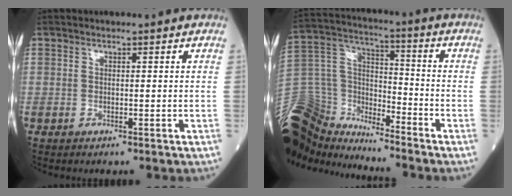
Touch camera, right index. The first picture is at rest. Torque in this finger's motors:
{"motor_torque": [1.08, -1.06, 0.08, -0.05]}